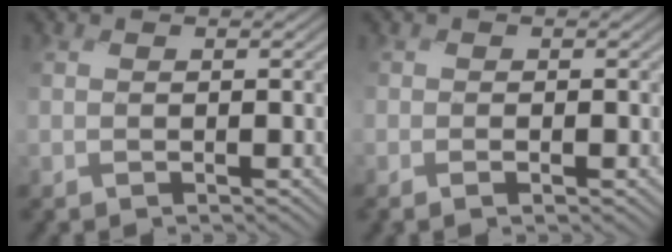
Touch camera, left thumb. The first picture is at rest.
{"total": 0.7, "force": [-0.6, 0.1, 0.2], "torque": [-0.001, -0.001, -0.013]}